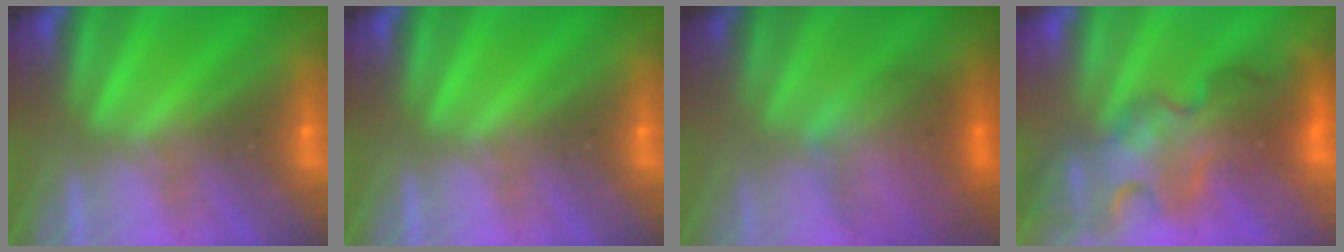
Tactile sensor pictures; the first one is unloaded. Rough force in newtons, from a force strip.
{"total": 0.0}
{"total": 4.6}
{"total": 4.5}